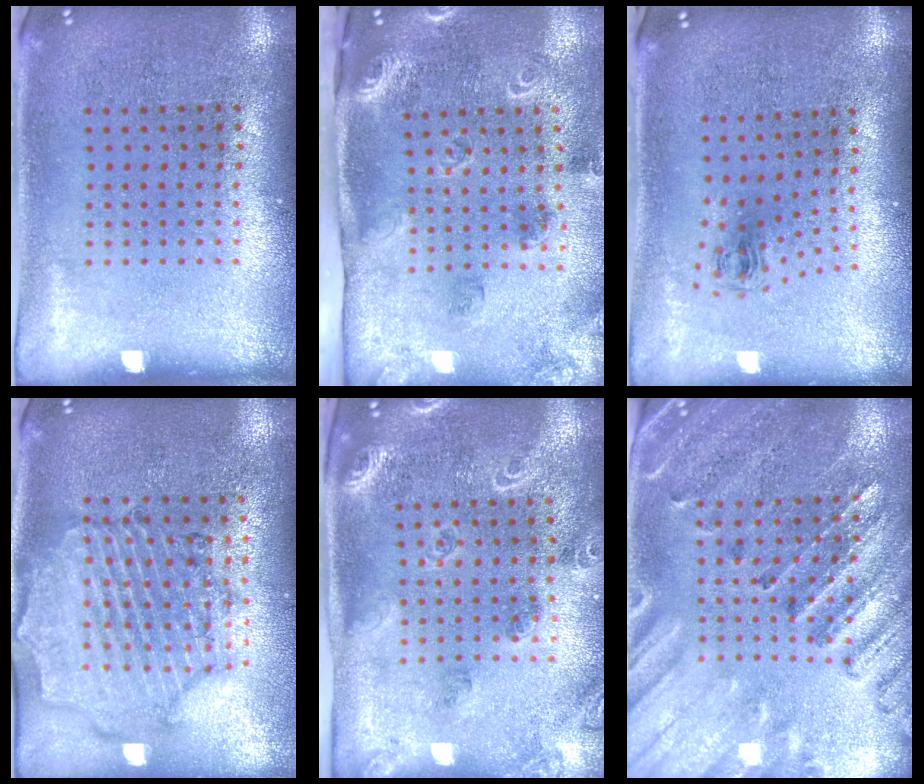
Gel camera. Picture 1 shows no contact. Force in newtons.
{"total": 1.9, "press": 1.8, "slide": 0.6}
{"total": 0.7, "press": 0.4, "slide": 0.6}
{"total": 1.6, "press": 1.6, "slide": 0.4}
{"total": 1.8, "press": 1.8, "slide": 0.4}
{"total": 2.9, "press": 2.6, "slide": 1.1}